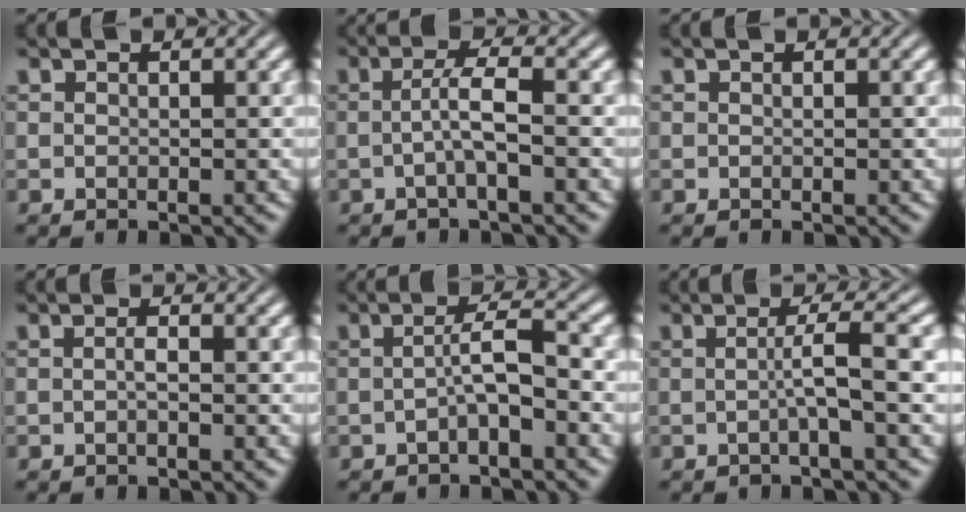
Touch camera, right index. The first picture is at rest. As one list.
[{"total": 2.6, "force": [-0.7, -0.8, 2.3], "torque": [-0.037, 0.001, -0.010]}, {"total": 0.0}, {"total": 1.0, "force": [-0.6, -0.4, 0.7], "torque": [-0.012, -0.004, -0.007]}, {"total": 2.5, "force": [-1.1, -0.7, 2.2], "torque": [-0.028, 0.001, -0.017]}, {"total": 2.7, "force": [-0.5, -1.4, 2.2], "torque": [-0.027, 0.003, -0.008]}]